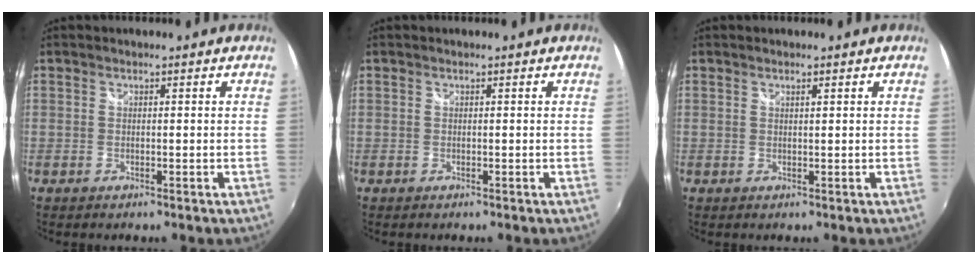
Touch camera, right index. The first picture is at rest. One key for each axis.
{"total": 0.0}
{"total": 0.7, "fx": 0.5, "fy": 0.0, "fz": 0.5, "tx": -0.007, "ty": 0.002, "tz": 0.009}